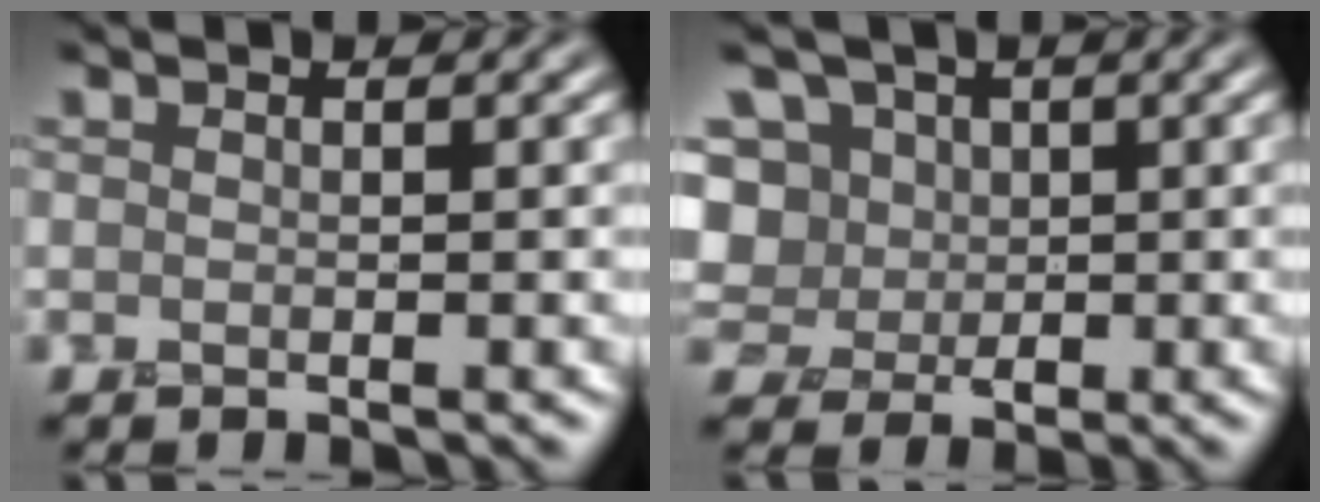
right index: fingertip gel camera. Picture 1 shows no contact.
{"total": 11.4, "force": [4.1, 9.5, 4.9], "torque": [-0.116, 0.051, 0.048]}